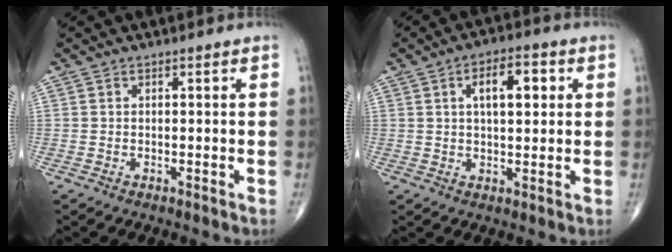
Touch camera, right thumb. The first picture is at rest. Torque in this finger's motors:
{"motor_torque": [0.32, 1.86, 0.81, 0.38, -0.01]}